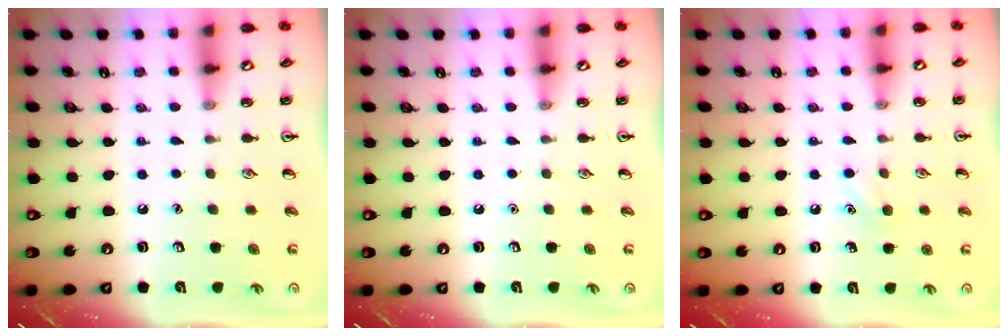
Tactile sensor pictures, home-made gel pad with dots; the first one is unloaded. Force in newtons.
{"total": 0.0}
{"total": 5.2, "press": 5.0, "slide": 1.6}